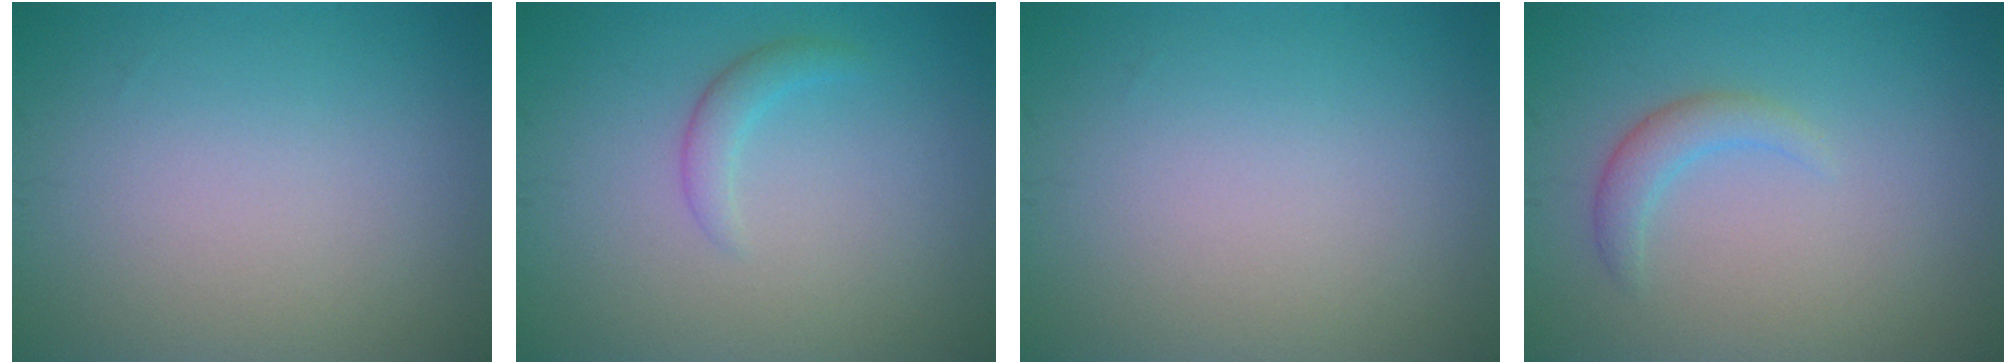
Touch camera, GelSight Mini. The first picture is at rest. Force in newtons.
{"total": 1.5, "press": 1.5, "slide": 0.1}
{"total": 0.0}
{"total": 1.9, "press": 1.9, "slide": 0.0}